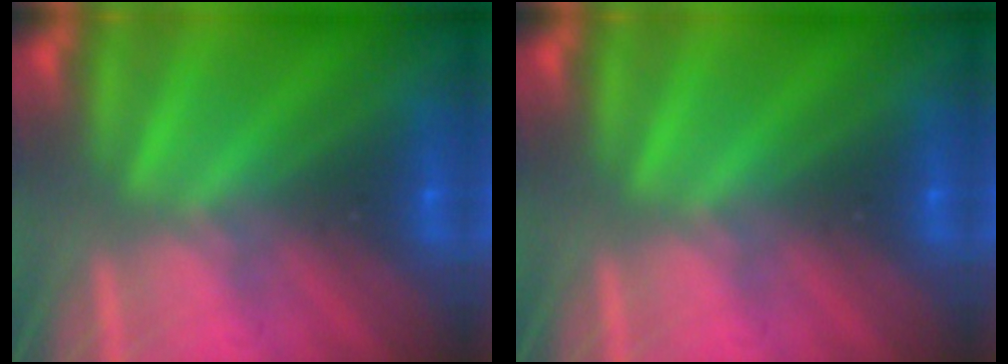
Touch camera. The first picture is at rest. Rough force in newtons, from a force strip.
{"total": 0.0}